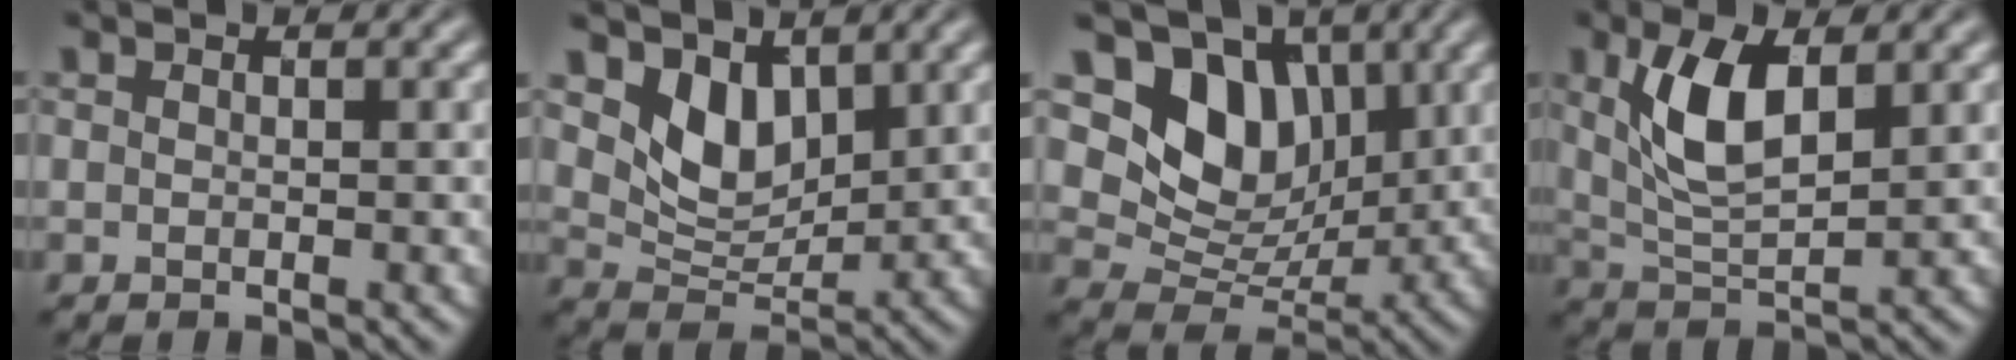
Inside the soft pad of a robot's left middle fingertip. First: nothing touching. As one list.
[{"total": 3.8, "force": [2.1, 2.4, 2.0], "torque": [-0.056, -0.018, 0.039]}, {"total": 7.0, "force": [2.8, 5.3, 3.6], "torque": [-0.066, -0.015, 0.047]}, {"total": 5.7, "force": [1.7, 2.6, 4.9], "torque": [-0.110, -0.001, 0.037]}]